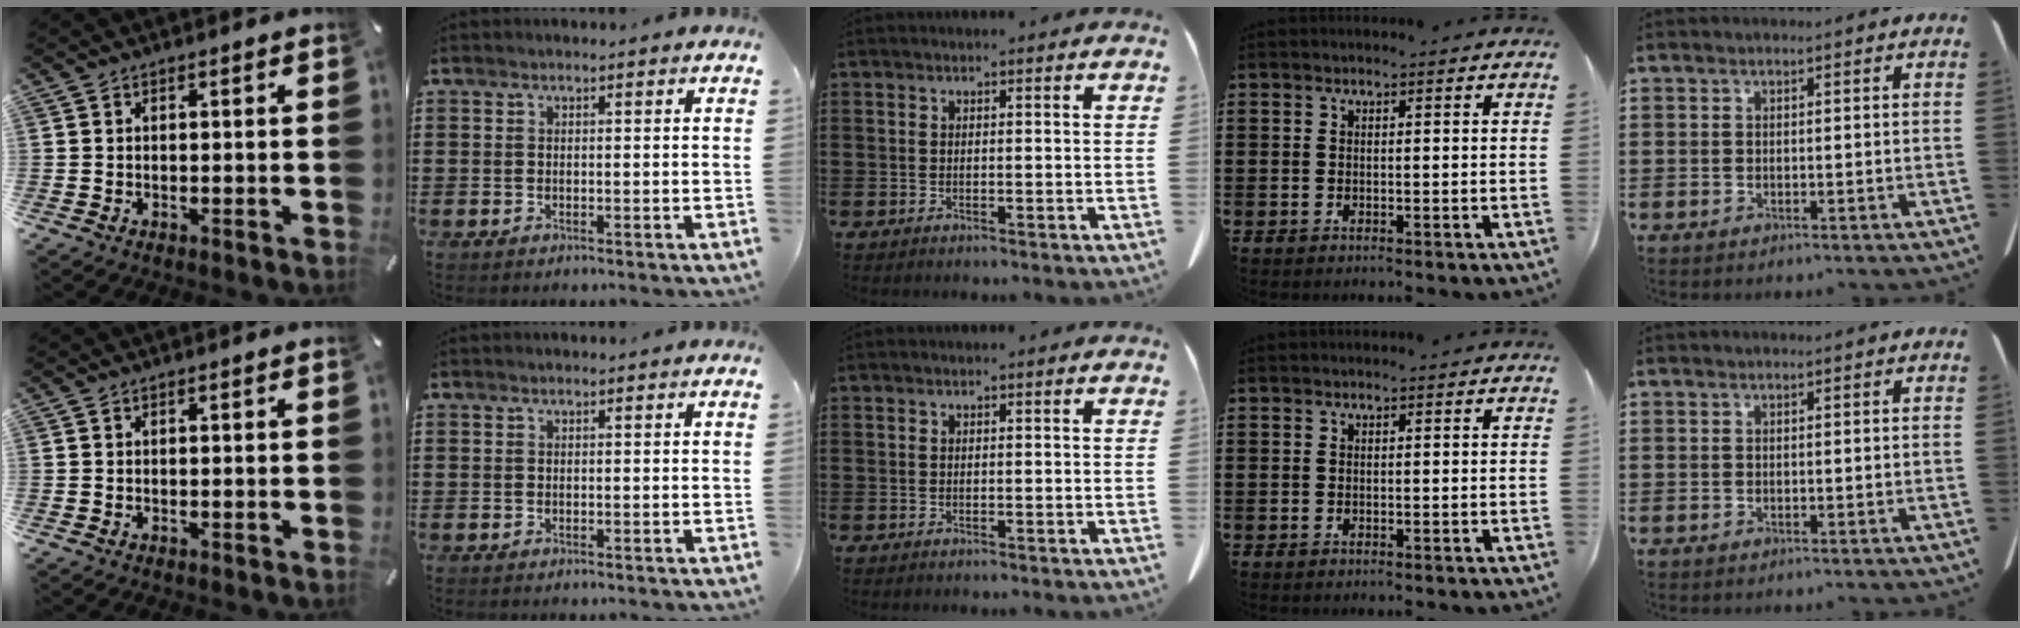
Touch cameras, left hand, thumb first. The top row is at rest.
{}